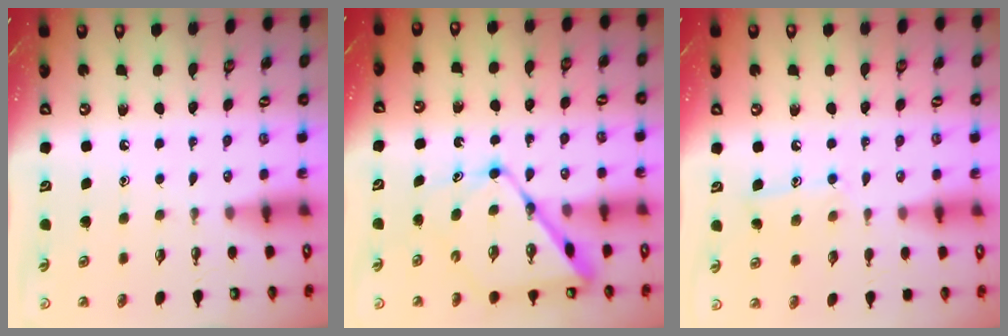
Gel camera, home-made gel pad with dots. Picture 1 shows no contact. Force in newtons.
{"total": 12.6, "press": 12.6, "slide": 1.1}
{"total": 8.3, "press": 8.3, "slide": 0.6}